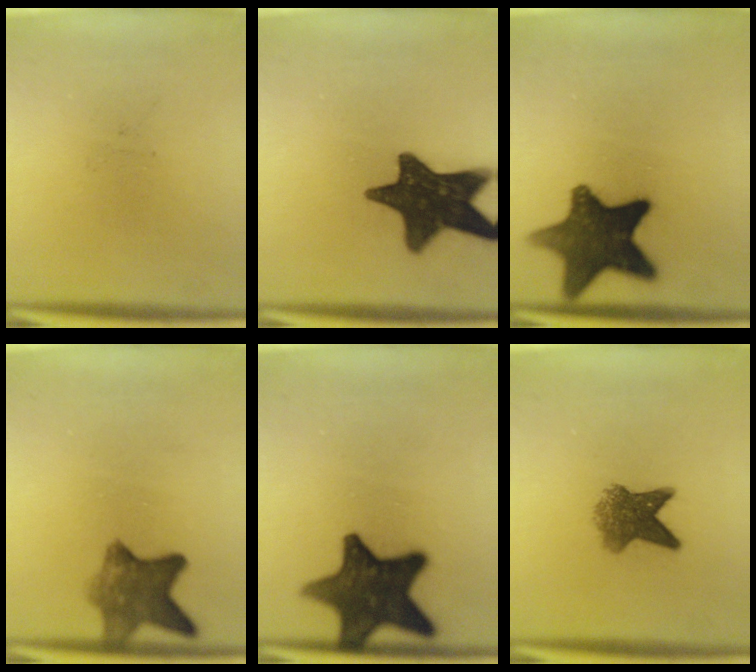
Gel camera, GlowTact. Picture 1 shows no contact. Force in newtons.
{"total": 16.0}
{"total": 14.4}
{"total": 7.0}
{"total": 15.1}
{"total": 5.9}